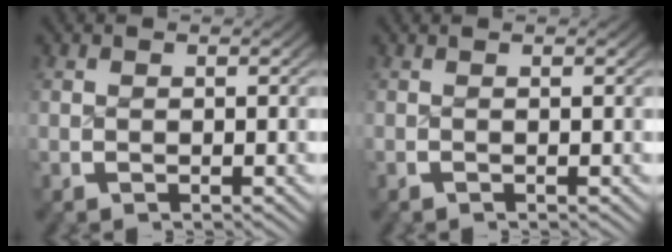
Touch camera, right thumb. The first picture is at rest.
{"total": 0.9, "force": [0.0, -0.8, -0.4], "torque": [0.008, 0.000, 0.002]}